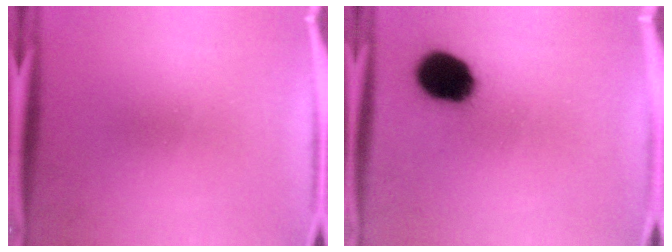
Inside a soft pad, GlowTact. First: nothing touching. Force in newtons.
{"total": 14.1}